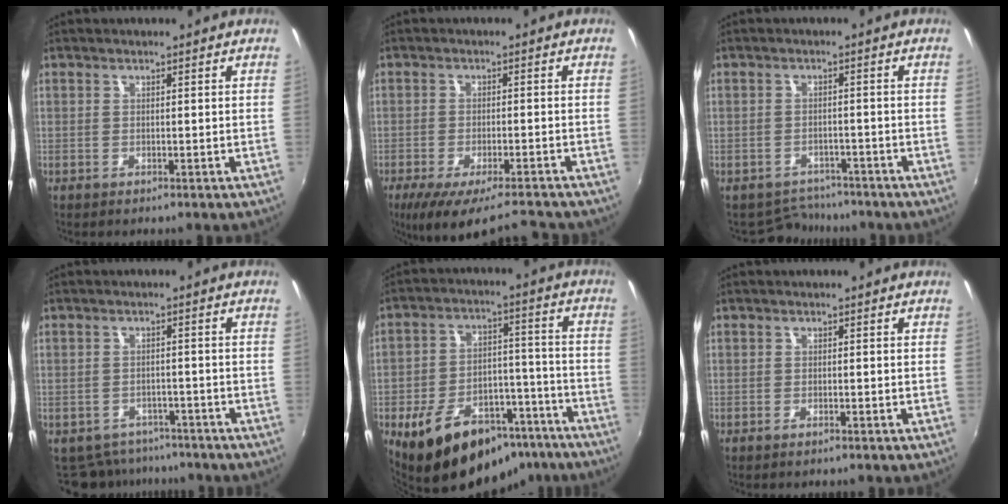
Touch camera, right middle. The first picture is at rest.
{"total": 11.9, "force": [-9.9, 1.9, 6.2], "torque": [-0.126, -0.034, -0.161]}
{"total": 5.5, "force": [-5.1, 2.2, 0.0], "torque": [-0.015, 0.003, -0.078]}
{"total": 8.1, "force": [-6.7, 4.2, 1.6], "torque": [-0.048, -0.008, -0.093]}
{"total": 19.5, "force": [-13.8, 9.7, 9.7], "torque": [-0.171, 0.028, -0.183]}
{"total": 0.7, "force": [-0.6, 0.1, 0.4], "torque": [-0.008, -0.003, -0.012]}